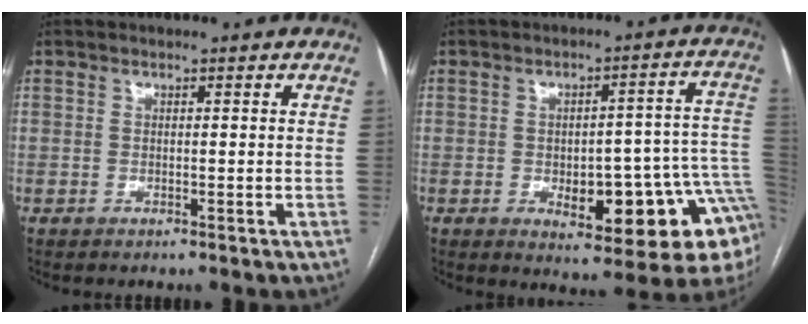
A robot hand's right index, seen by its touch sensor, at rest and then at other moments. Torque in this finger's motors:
{"motor_torque": [1.09, -1.05, 0.33, 0.08]}